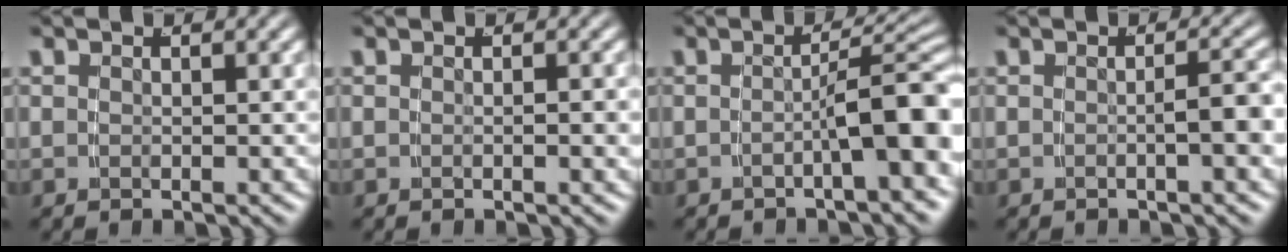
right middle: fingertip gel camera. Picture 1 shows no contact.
{"total": 0.6, "force": [-0.2, -0.2, 0.5], "torque": [-0.006, 0.004, -0.004]}
{"total": 6.0, "force": [-2.2, 1.3, 5.4], "torque": [-0.049, 0.007, -0.034]}
{"total": 2.6, "force": [-0.8, 0.1, 2.4], "torque": [-0.023, 0.002, -0.011]}